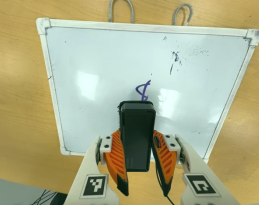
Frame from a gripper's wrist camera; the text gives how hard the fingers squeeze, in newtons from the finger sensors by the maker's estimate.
{"total": 10.2, "left": 8.5, "right": 11.8}